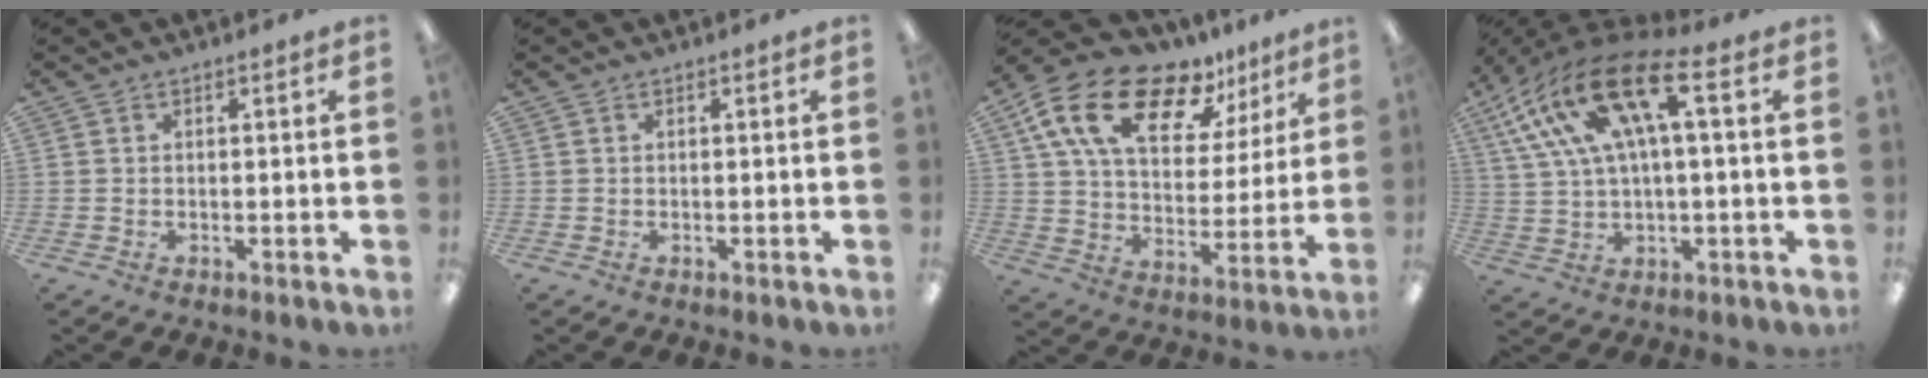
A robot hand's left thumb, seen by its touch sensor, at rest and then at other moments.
{"total": 0.0}
{"total": 19.6, "force": [12.7, 10.0, 11.1], "torque": [-0.199, -0.069, 0.225]}
{"total": 19.6, "force": [8.2, 7.5, 16.1], "torque": [-0.344, -0.026, 0.136]}